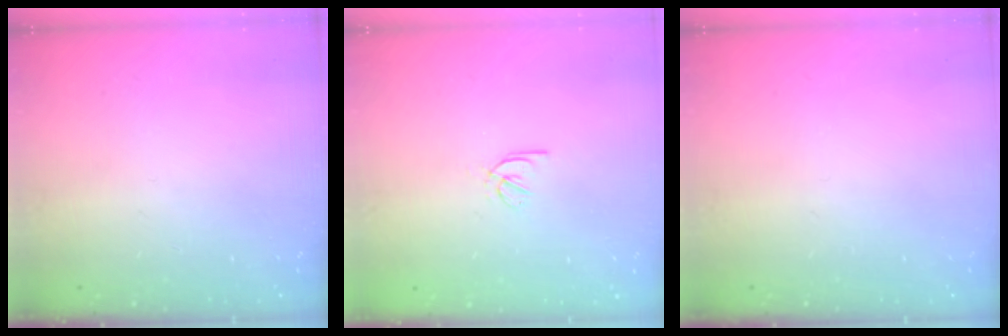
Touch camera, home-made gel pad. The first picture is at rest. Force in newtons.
{"total": 2.3, "press": 2.2, "slide": 0.5}
{"total": 0.0}